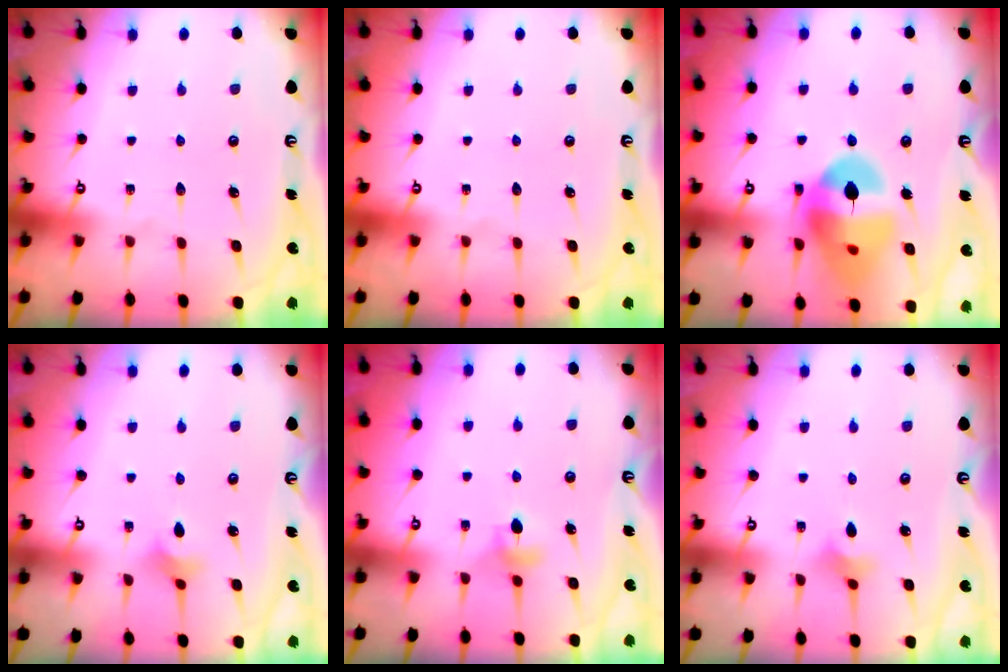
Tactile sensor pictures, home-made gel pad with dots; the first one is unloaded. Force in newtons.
{"total": 0.0}
{"total": 17.1, "press": 17.0, "slide": 2.0}
{"total": 2.6, "press": 2.6, "slide": 0.6}
{"total": 4.6, "press": 4.5, "slide": 0.6}
{"total": 2.7, "press": 2.6, "slide": 0.7}